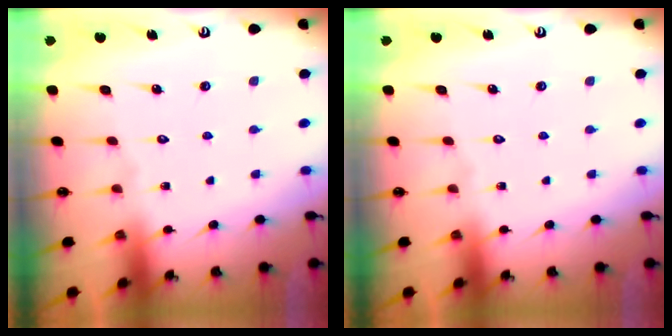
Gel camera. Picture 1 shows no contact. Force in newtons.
{"total": 0.0}